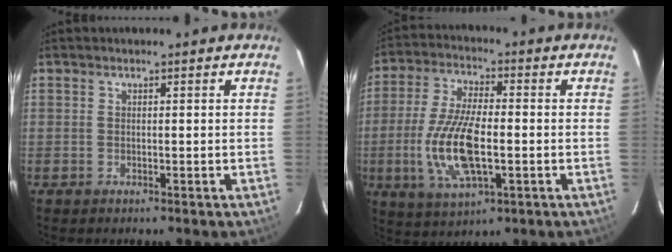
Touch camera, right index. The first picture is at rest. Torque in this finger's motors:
{"motor_torque": [2.00, -0.14, 0.93, 0.12]}